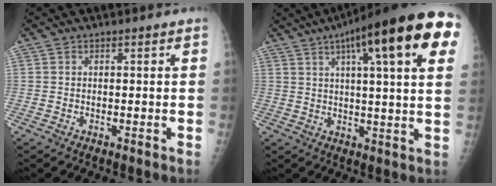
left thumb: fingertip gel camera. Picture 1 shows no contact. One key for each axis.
{"total": 23.8, "fx": 10.8, "fy": 4.7, "fz": 20.7, "tx": -0.291, "ty": 0.004, "tz": 0.143}